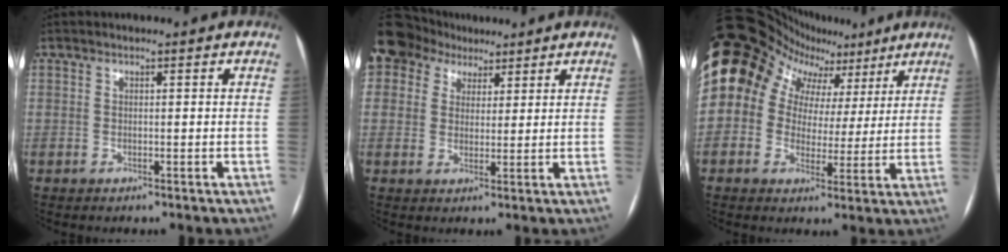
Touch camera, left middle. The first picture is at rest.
{"total": 12.0, "force": [7.3, 8.9, 3.3], "torque": [-0.106, 0.052, 0.139]}
{"total": 20.5, "force": [9.2, 15.7, 9.6], "torque": [-0.216, 0.094, 0.154]}